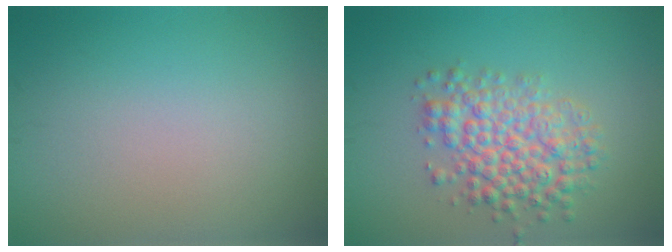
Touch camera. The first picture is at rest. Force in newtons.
{"total": 5.5, "press": 5.5, "slide": 0.1}